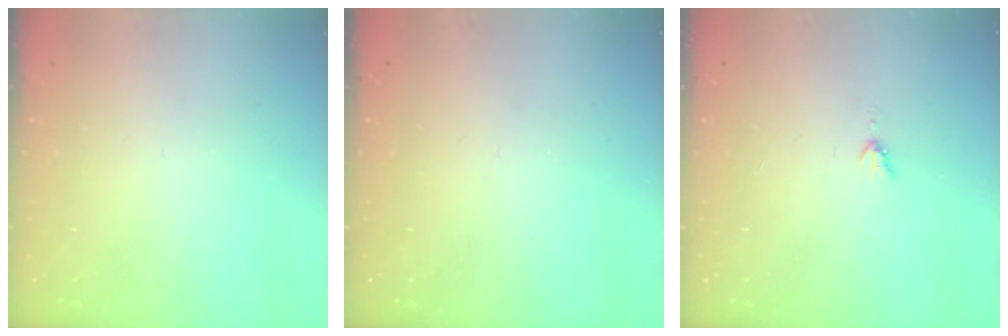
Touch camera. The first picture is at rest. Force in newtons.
{"total": 0.0}
{"total": 3.8, "press": 3.7, "slide": 0.6}